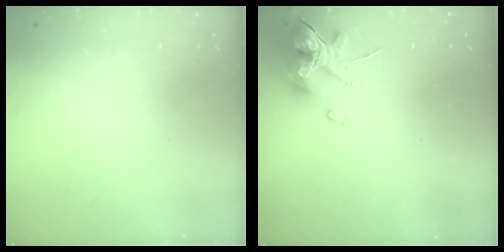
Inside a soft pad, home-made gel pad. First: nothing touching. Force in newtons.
{"total": 12.5, "press": 12.4, "slide": 1.8}